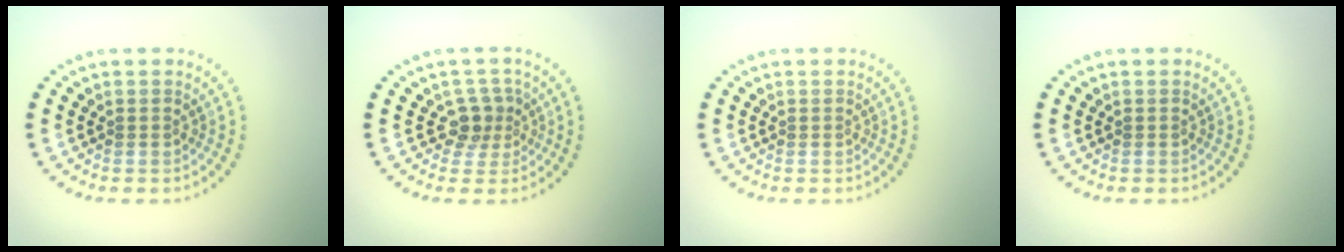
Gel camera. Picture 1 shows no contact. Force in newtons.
{"total": 2.3, "press": 1.8, "slide": 1.5}
{"total": 0.0}
{"total": 0.0}